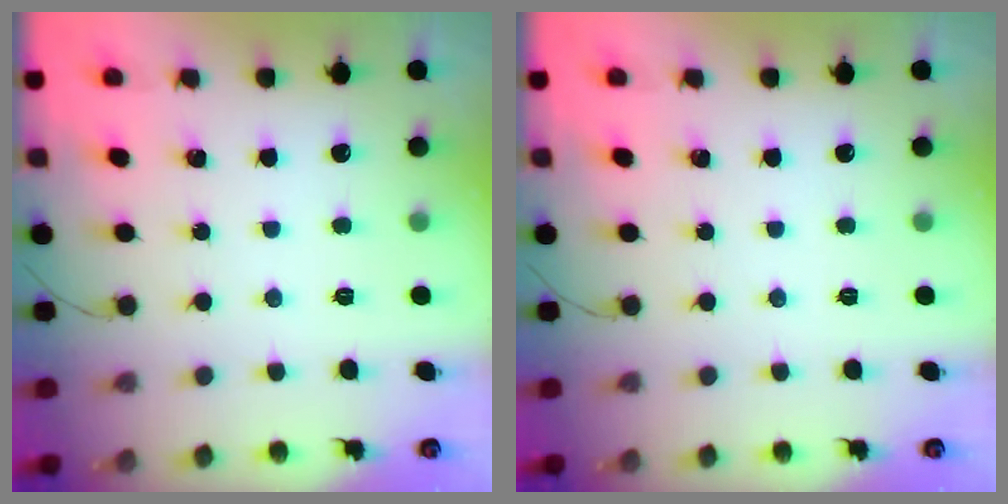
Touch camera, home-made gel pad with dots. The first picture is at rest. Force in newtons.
{"total": 0.0}